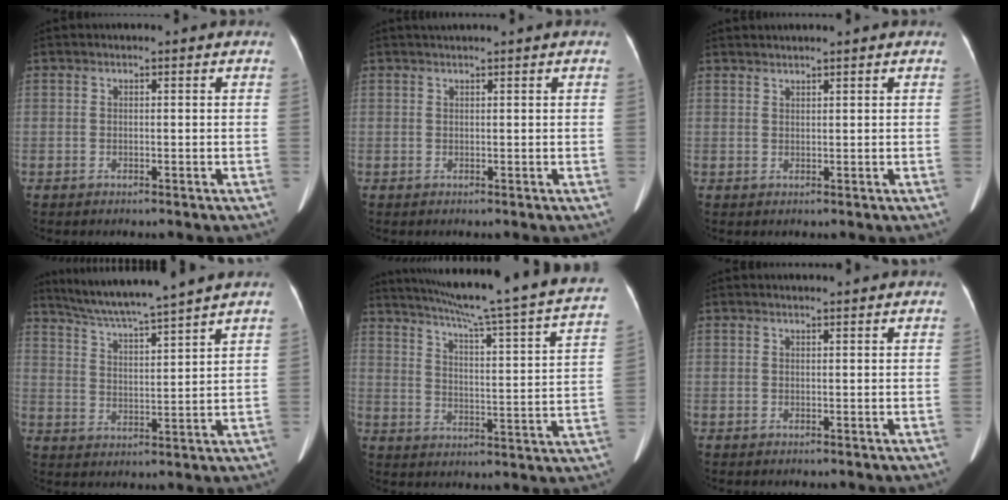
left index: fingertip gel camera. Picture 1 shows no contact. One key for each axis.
{"total": 2.0, "fx": 1.8, "fy": -0.5, "fz": 0.8, "tx": -0.008, "ty": 0.019, "tz": 0.036}
{"total": 2.6, "fx": 2.5, "fy": -0.2, "fz": 0.8, "tx": -0.010, "ty": 0.024, "tz": 0.042}
{"total": 12.2, "fx": 10.9, "fy": -1.6, "fz": 5.3, "tx": -0.093, "ty": 0.008, "tz": 0.181}
{"total": 28.0, "fx": 23.5, "fy": 0.3, "fz": 15.3, "tx": -0.236, "ty": -0.042, "tz": 0.299}
{"total": 2.8, "fx": 2.7, "fy": 0.0, "fz": 0.8, "tx": -0.010, "ty": 0.014, "tz": 0.034}